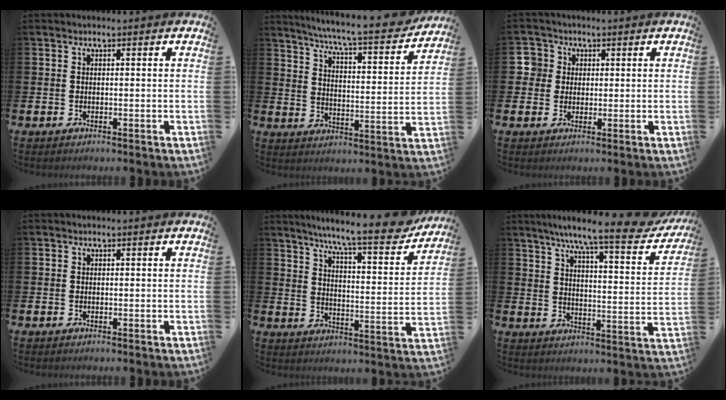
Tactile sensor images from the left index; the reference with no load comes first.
{"total": 7.7, "force": [7.0, 0.4, 3.1], "torque": [-0.081, -0.054, 0.113]}
{"total": 3.9, "force": [1.4, 3.7, 0.1], "torque": [-0.002, 0.004, 0.018]}
{"total": 0.0}
{"total": 10.4, "force": [8.8, 0.9, 5.4], "torque": [-0.102, -0.060, 0.141]}
{"total": 9.5, "force": [7.7, 0.7, 5.5], "torque": [-0.104, -0.056, 0.117]}